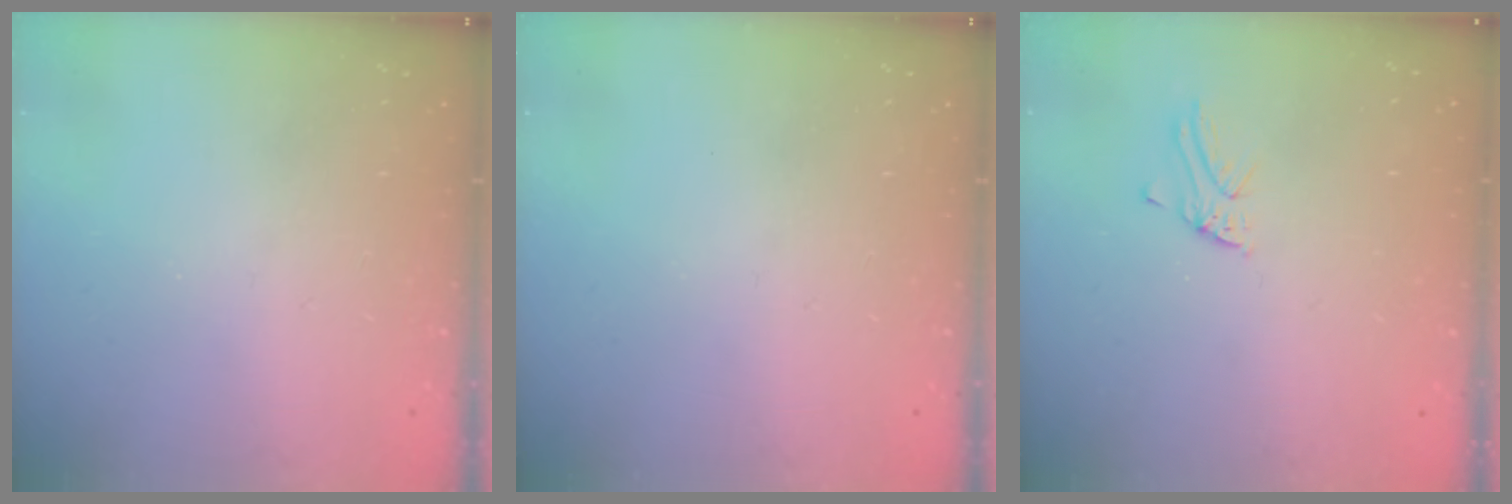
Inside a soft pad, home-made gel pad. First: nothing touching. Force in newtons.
{"total": 0.0}
{"total": 1.4, "press": 1.4, "slide": 0.1}